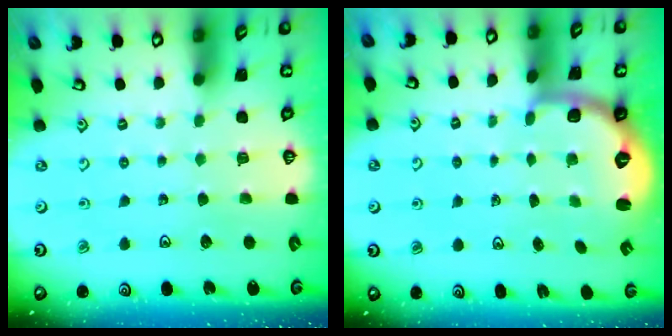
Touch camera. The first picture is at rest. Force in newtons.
{"total": 2.7, "press": 1.7, "slide": 2.1}